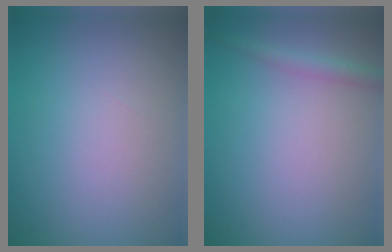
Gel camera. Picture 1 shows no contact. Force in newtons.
{"total": 1.6, "press": 1.6, "slide": 0.1}